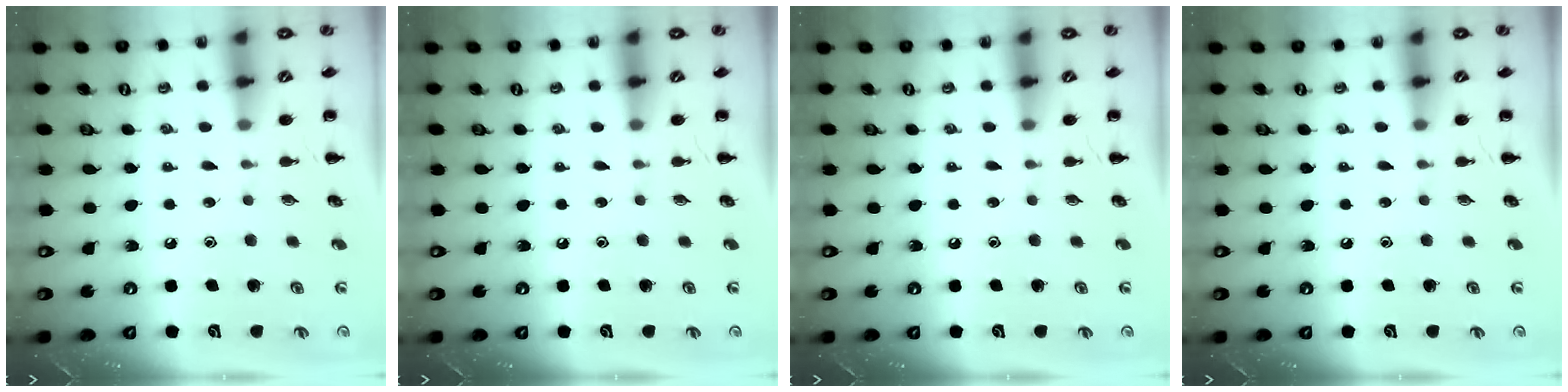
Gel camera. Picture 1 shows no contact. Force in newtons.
{"total": 0.0}
{"total": 0.0}
{"total": 0.0}